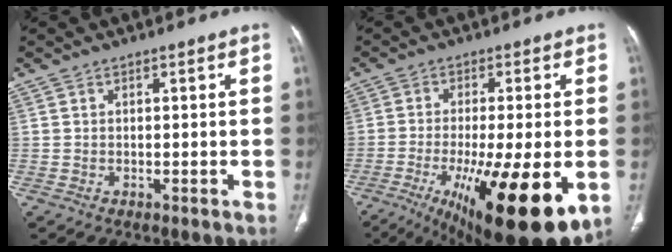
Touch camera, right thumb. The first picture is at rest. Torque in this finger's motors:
{"motor_torque": [3.07, 1.94, 1.68, -0.27, 0.58]}